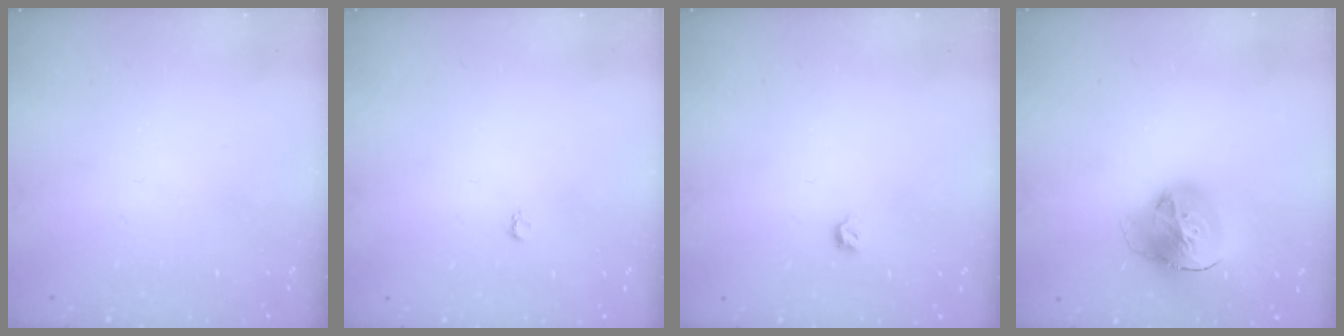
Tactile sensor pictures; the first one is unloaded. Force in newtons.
{"total": 2.6, "press": 2.6, "slide": 0.4}
{"total": 2.8, "press": 2.7, "slide": 0.8}
{"total": 18.2, "press": 18.1, "slide": 2.0}